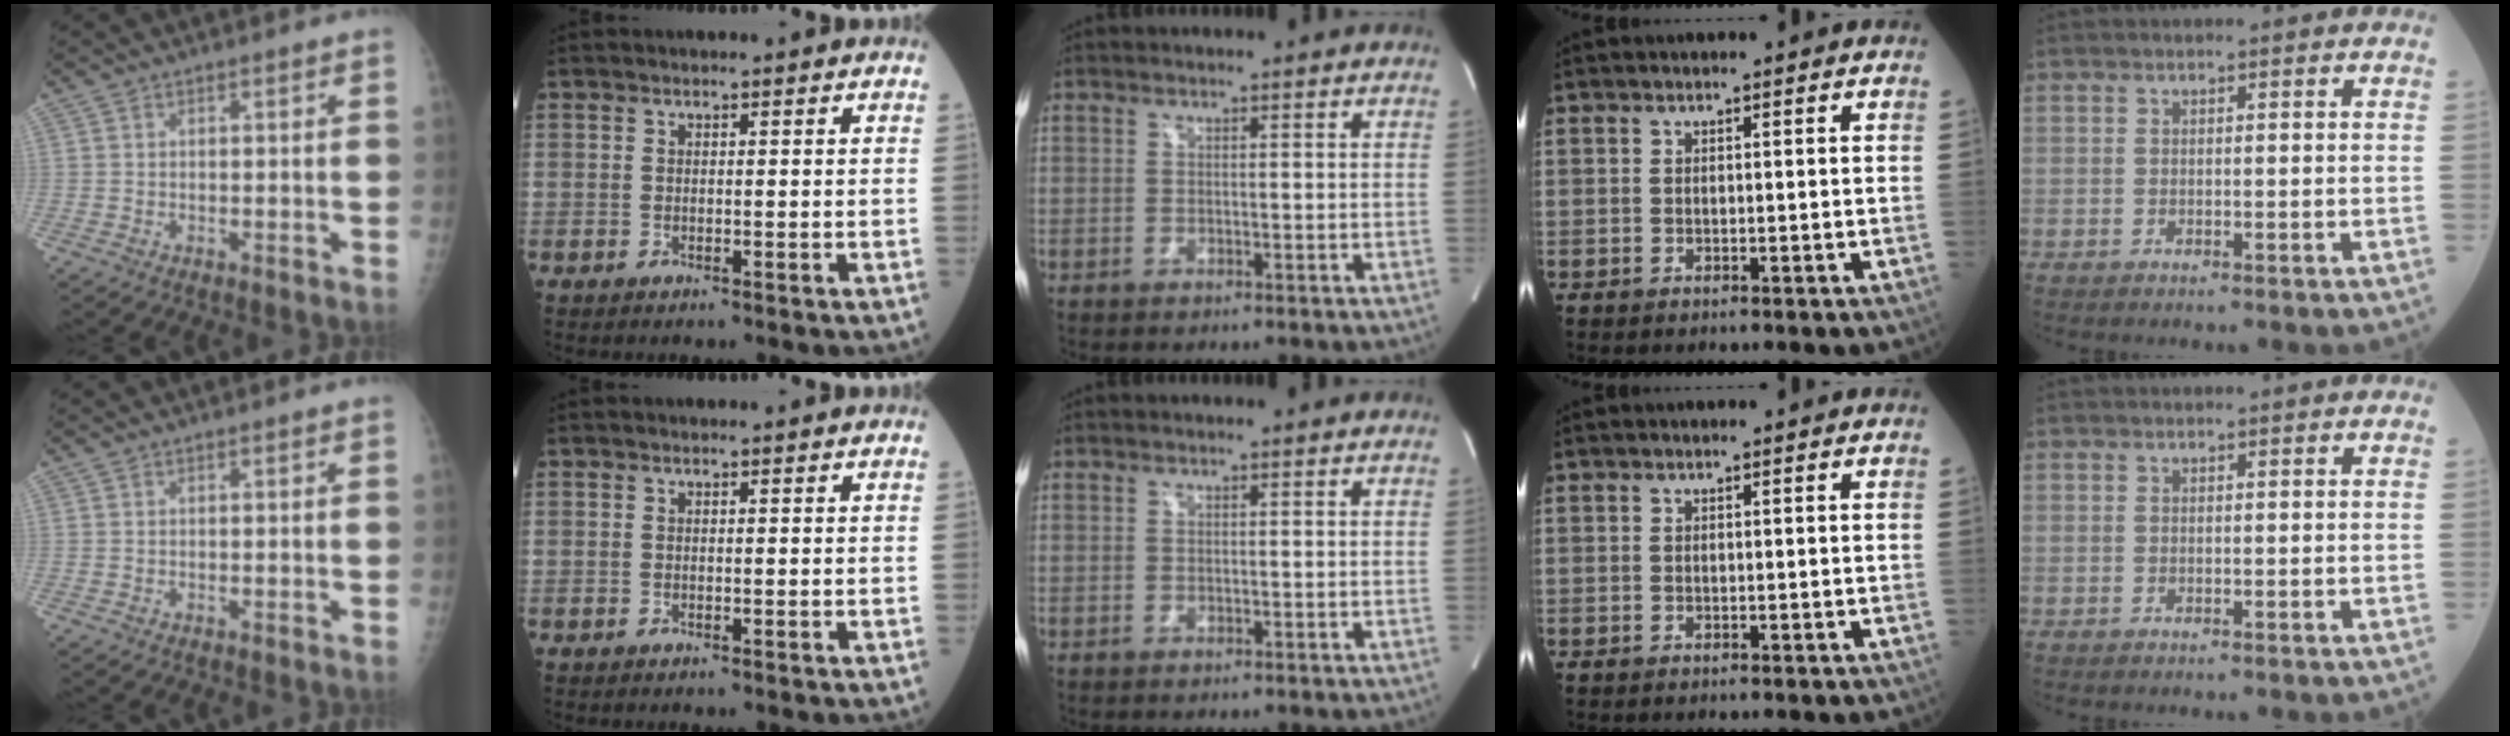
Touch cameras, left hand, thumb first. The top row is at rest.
{}